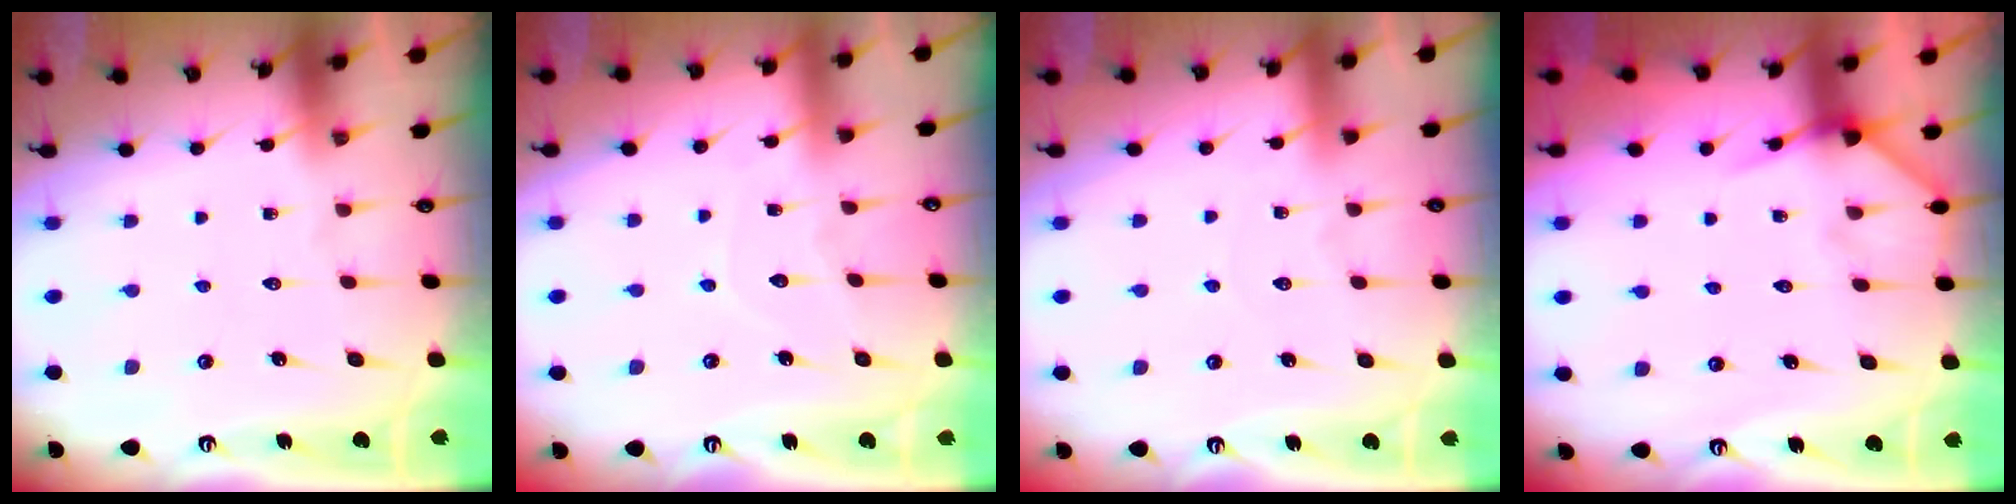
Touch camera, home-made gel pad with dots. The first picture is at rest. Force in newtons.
{"total": 4.6, "press": 4.6, "slide": 0.2}
{"total": 2.8, "press": 2.8, "slide": 0.3}
{"total": 7.0, "press": 6.9, "slide": 0.8}